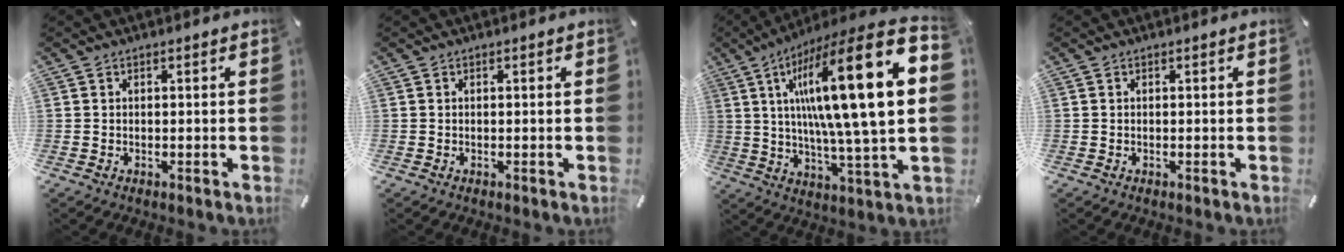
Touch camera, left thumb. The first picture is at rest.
{"total": 0.0}
{"total": 27.0, "force": [6.8, 4.4, 25.8], "torque": [-0.469, -0.048, 0.084]}
{"total": 0.0}